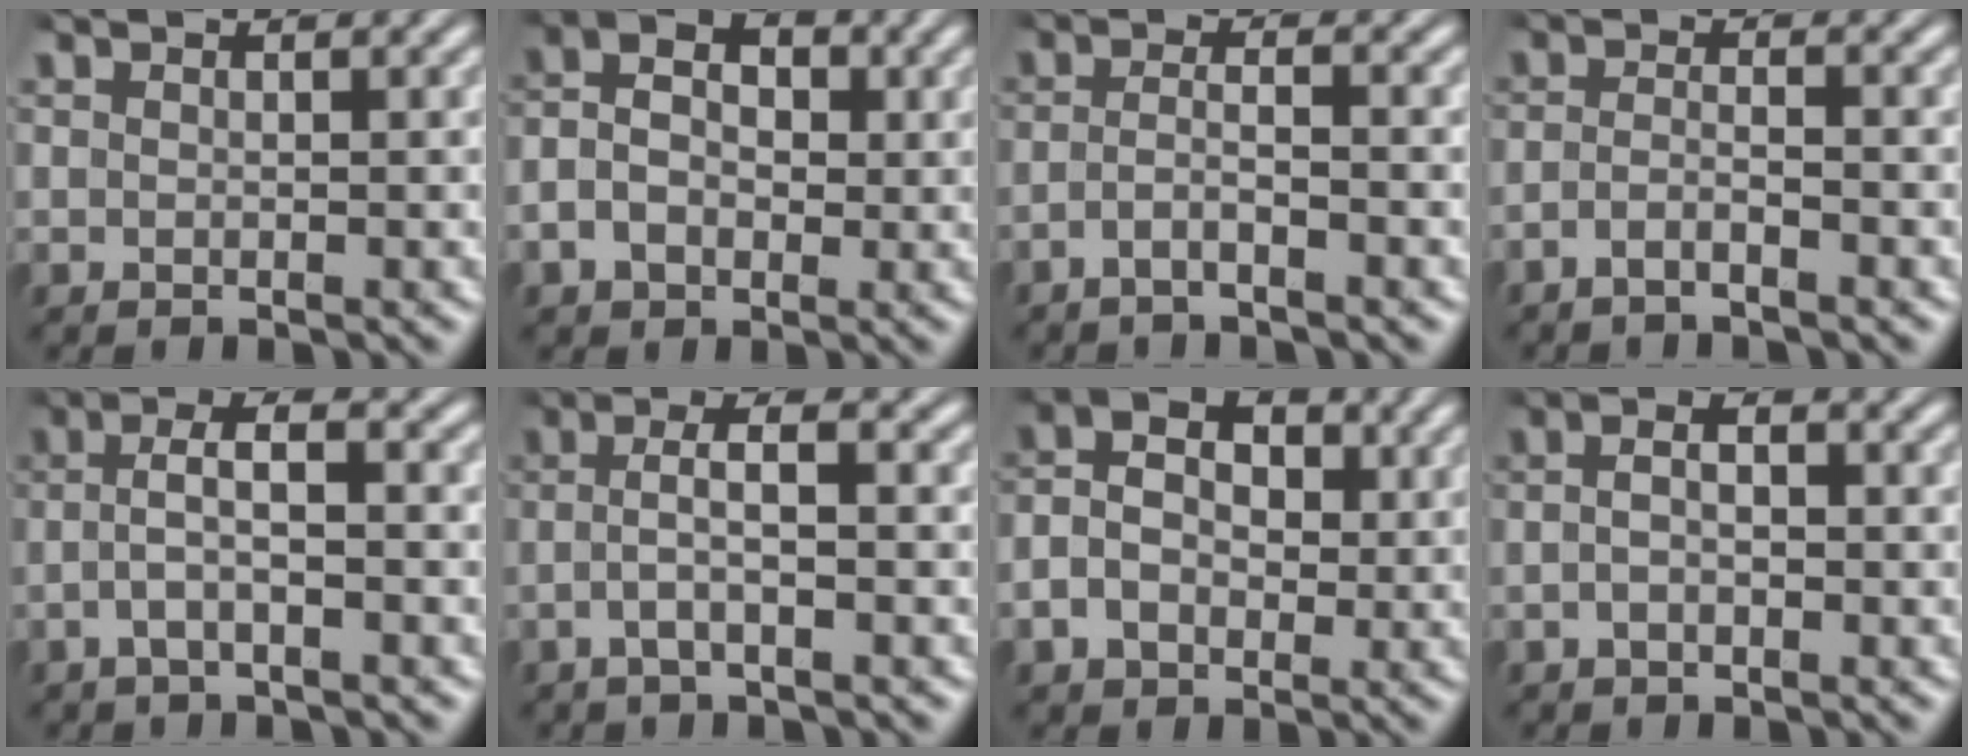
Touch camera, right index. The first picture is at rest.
{"total": 6.1, "force": [-0.1, 4.6, 4.0], "torque": [-0.075, 0.001, -0.009]}
{"total": 2.6, "force": [-2.0, 0.2, 1.6], "torque": [-0.037, -0.010, -0.034]}
{"total": 2.4, "force": [-2.1, 0.3, 1.2], "torque": [-0.030, -0.011, -0.036]}
{"total": 3.4, "force": [-0.9, 1.2, 3.0], "torque": [-0.058, 0.001, -0.022]}
{"total": 3.2, "force": [-0.9, 0.7, 2.9], "torque": [-0.055, 0.000, -0.020]}
{"total": 7.2, "force": [0.2, 5.5, 4.6], "torque": [-0.088, 0.000, -0.005]}
{"total": 2.4, "force": [-0.6, 1.0, 2.1], "torque": [-0.033, -0.002, -0.012]}